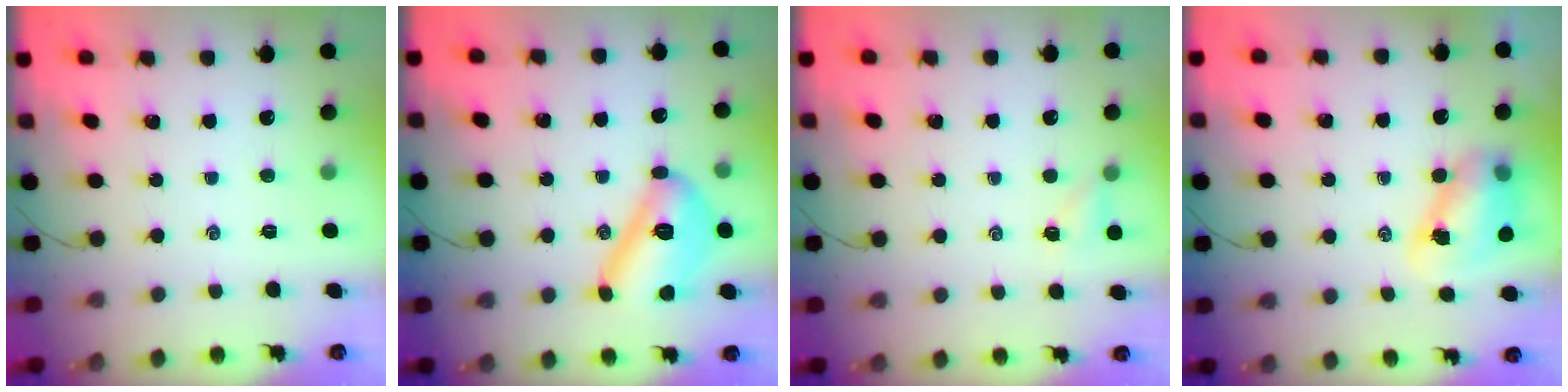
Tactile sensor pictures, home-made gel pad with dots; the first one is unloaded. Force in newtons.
{"total": 14.5, "press": 14.5, "slide": 1.0}
{"total": 2.4, "press": 2.3, "slide": 0.9}
{"total": 7.8, "press": 7.5, "slide": 2.0}